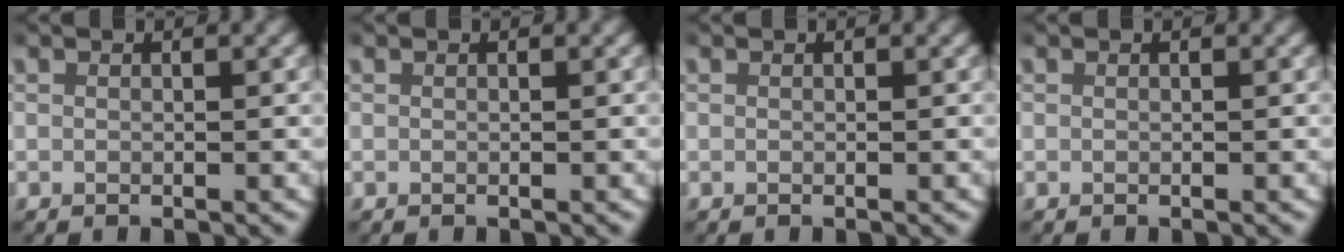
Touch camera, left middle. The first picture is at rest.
{"total": 0.0}
{"total": 0.0}
{"total": 0.0}